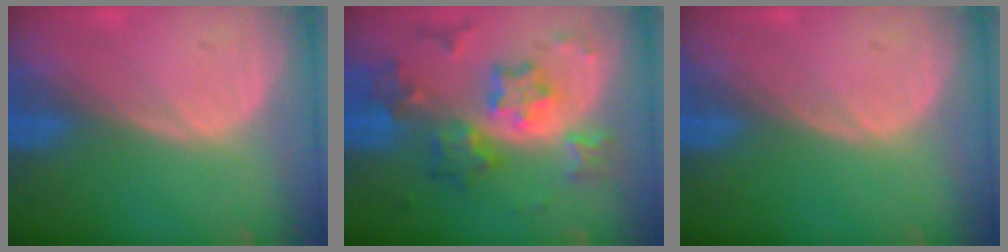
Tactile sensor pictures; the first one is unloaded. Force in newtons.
{"total": 9.1, "press": 9.1, "slide": 0.8}
{"total": 0.0}